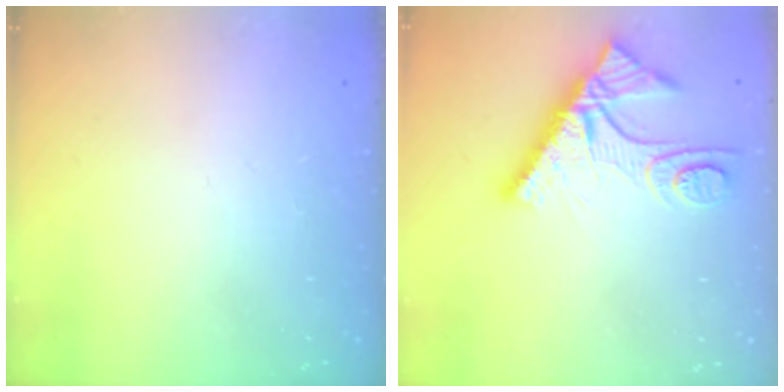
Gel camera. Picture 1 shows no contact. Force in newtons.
{"total": 10.7, "press": 10.6, "slide": 1.1}